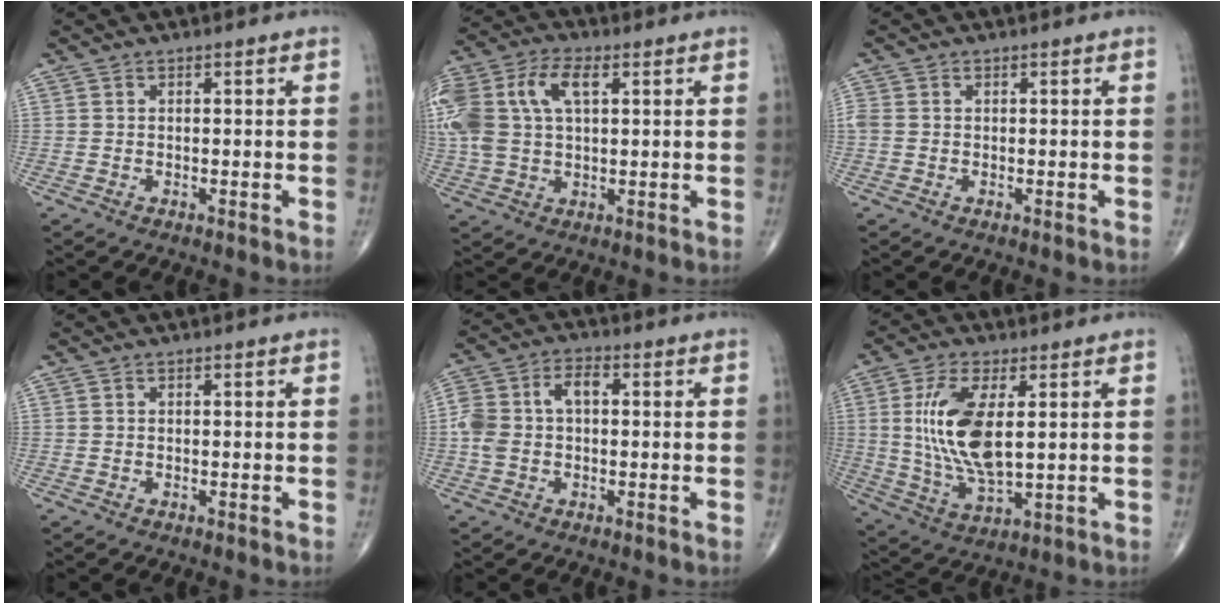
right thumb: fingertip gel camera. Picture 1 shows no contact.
{"total": 18.7, "force": [5.0, 10.9, 14.3], "torque": [-0.348, 0.031, 0.091]}
{"total": 1.6, "force": [0.0, 1.3, 1.0], "torque": [-0.035, 0.002, 0.000]}
{"total": 0.0}
{"total": 8.5, "force": [0.3, 5.3, 6.6], "torque": [-0.145, 0.034, 0.005]}
{"total": 14.2, "force": [2.4, 5.9, 12.7], "torque": [-0.260, -0.021, 0.054]}